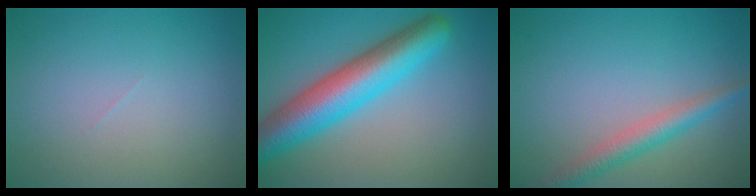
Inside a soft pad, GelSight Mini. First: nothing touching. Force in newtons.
{"total": 8.5, "press": 8.5, "slide": 0.3}
{"total": 3.0, "press": 3.0, "slide": 0.1}